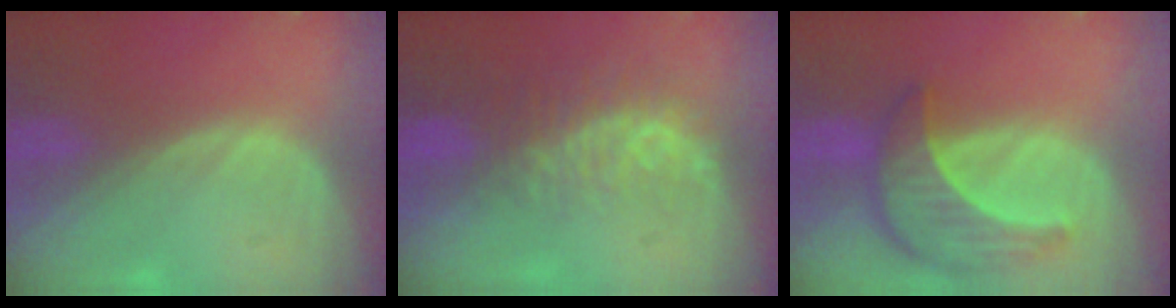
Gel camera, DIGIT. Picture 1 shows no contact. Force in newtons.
{"total": 8.3, "press": 7.1, "slide": 4.4}
{"total": 8.7, "press": 7.9, "slide": 3.7}